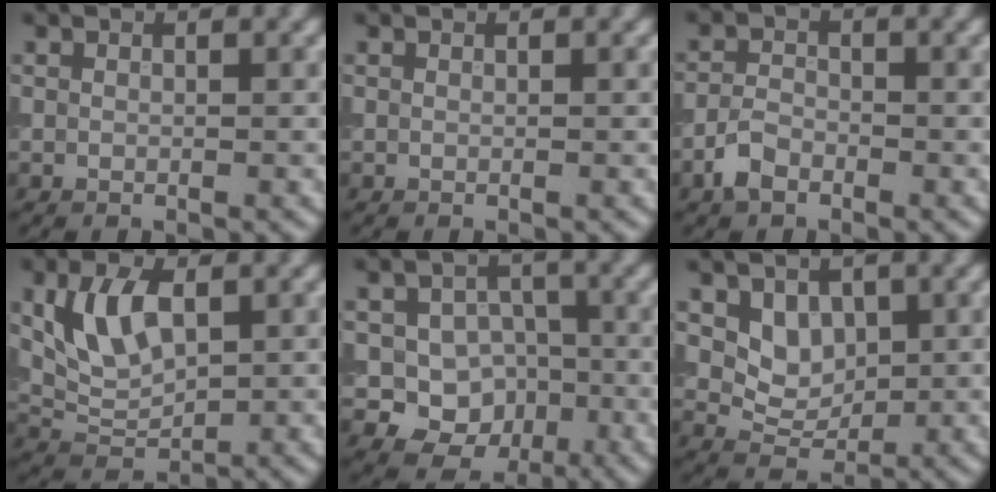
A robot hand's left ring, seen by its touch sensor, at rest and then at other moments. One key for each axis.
{"total": 0.0}
{"total": 2.3, "fx": -1.5, "fy": 1.3, "fz": 1.2, "tx": -0.024, "ty": 0.006, "tz": -0.037}
{"total": 4.9, "fx": 1.4, "fy": 2.7, "fz": 3.9, "tx": -0.079, "ty": 0.005, "tz": 0.029}
{"total": 8.6, "fx": -2.0, "fy": 7.7, "fz": 3.1, "tx": -0.022, "ty": 0.016, "tz": -0.056}
{"total": 3.1, "fx": 1.0, "fy": 2.4, "fz": 1.6, "tx": -0.025, "ty": -0.007, "tz": 0.019}